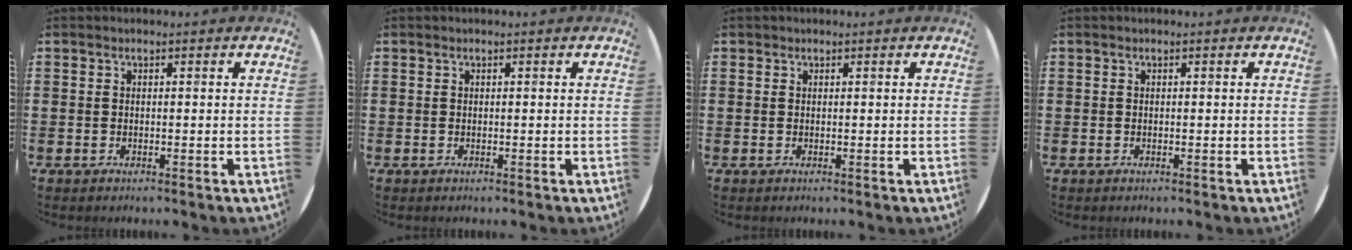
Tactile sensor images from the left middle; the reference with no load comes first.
{"total": 0.0}
{"total": 0.0}
{"total": 0.0}